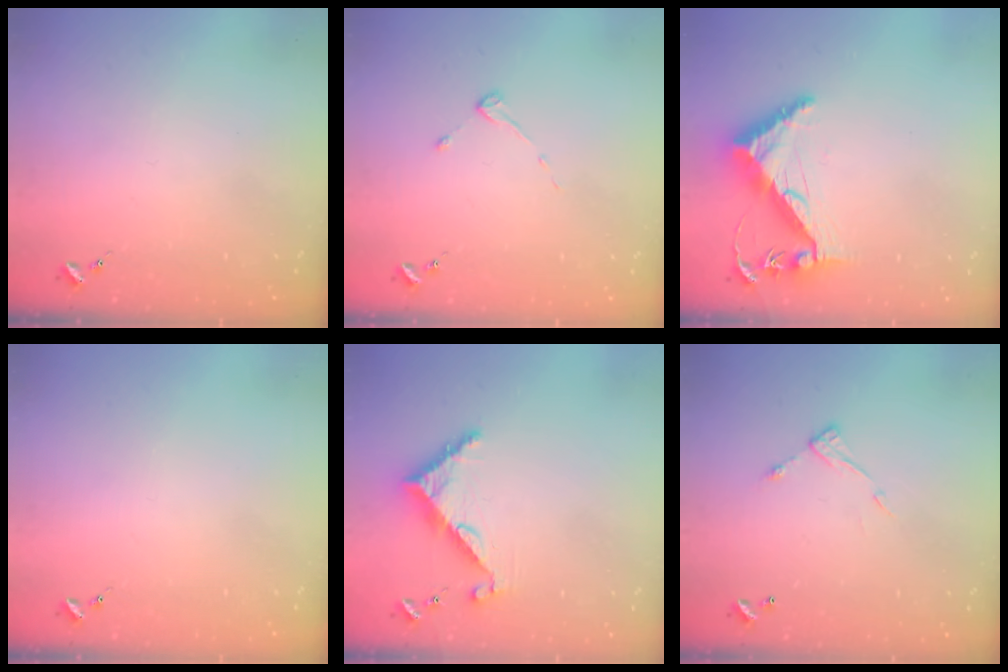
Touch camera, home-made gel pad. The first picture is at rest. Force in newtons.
{"total": 2.7, "press": 2.7, "slide": 0.3}
{"total": 8.7, "press": 8.6, "slide": 0.9}
{"total": 0.0}
{"total": 7.3, "press": 7.3, "slide": 0.6}
{"total": 7.5, "press": 7.5, "slide": 0.2}